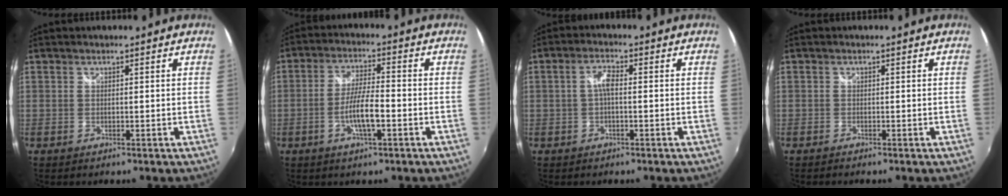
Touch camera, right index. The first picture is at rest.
{"total": 7.1, "force": [-2.5, 1.3, 6.5], "torque": [-0.128, -0.001, -0.046]}
{"total": 2.9, "force": [-0.3, 1.0, 2.7], "torque": [-0.054, 0.009, -0.006]}
{"total": 0.8, "force": [-0.7, 0.3, 0.2], "torque": [-0.007, -0.004, -0.015]}